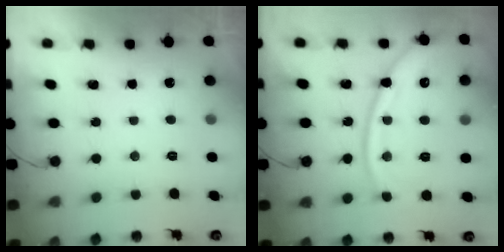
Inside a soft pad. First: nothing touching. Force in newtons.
{"total": 16.3, "press": 16.3, "slide": 1.1}